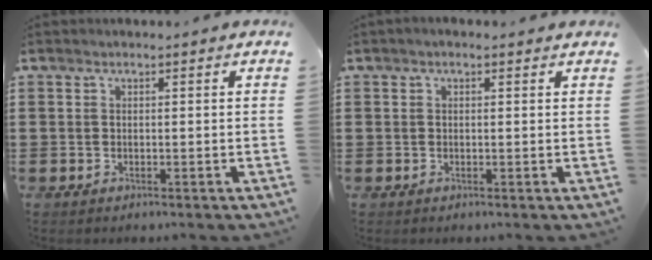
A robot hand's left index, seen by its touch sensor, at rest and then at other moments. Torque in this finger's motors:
{"motor_torque": [2.14, 0.00, 0.40, 0.02]}